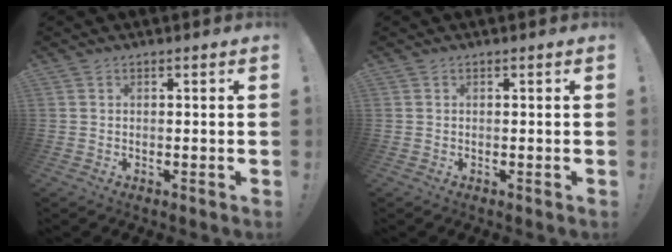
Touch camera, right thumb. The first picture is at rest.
{"total": 0.0}